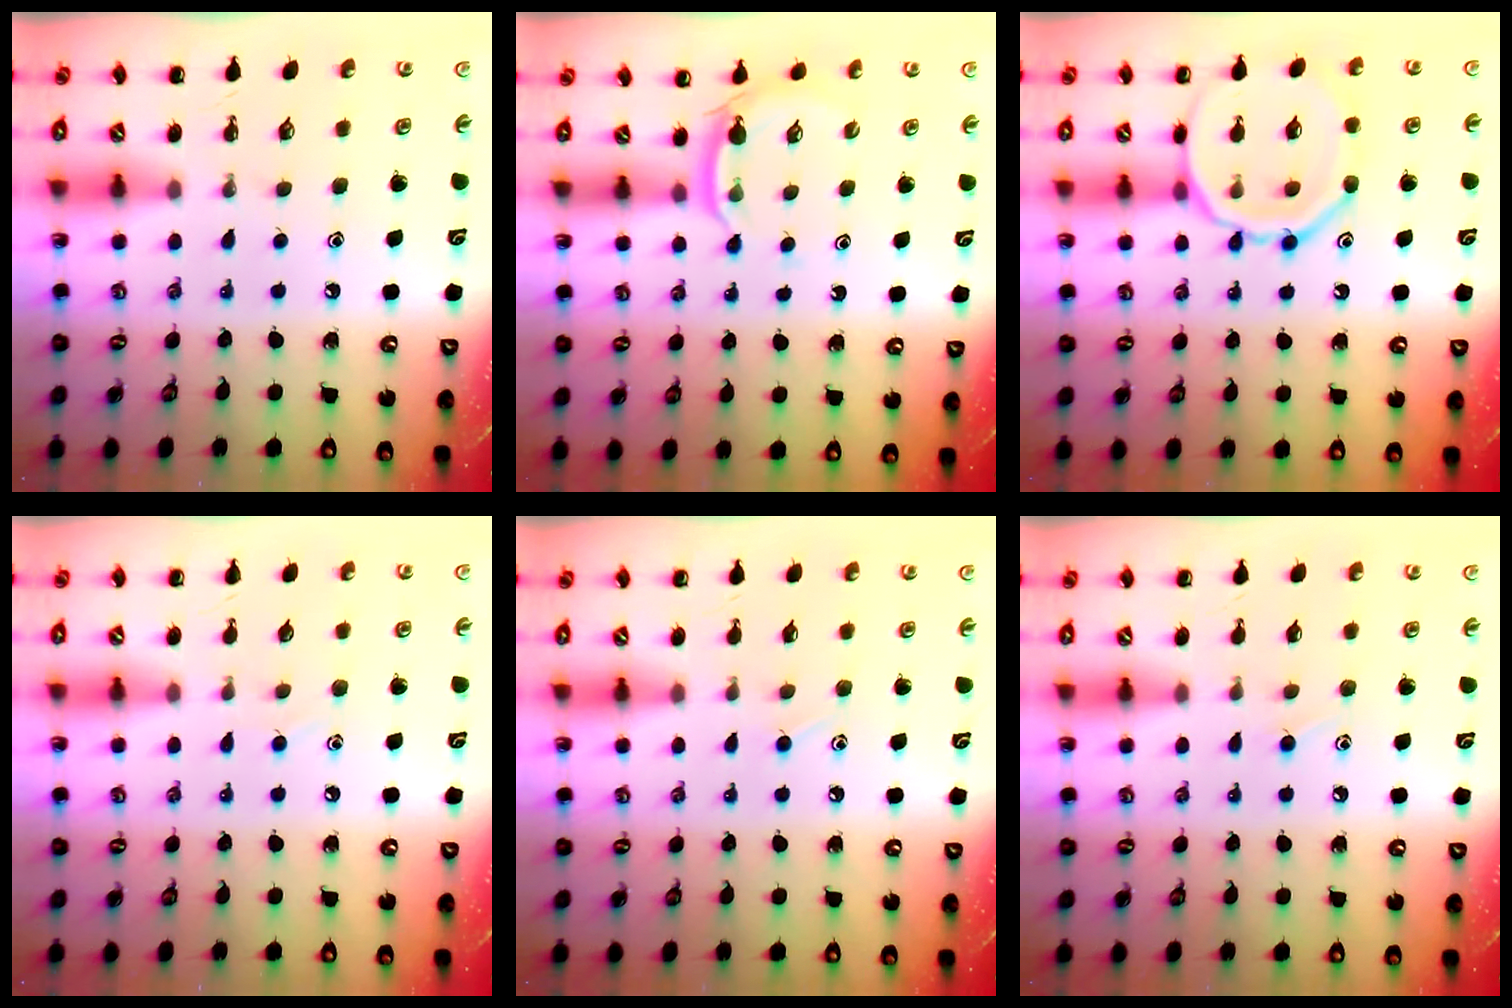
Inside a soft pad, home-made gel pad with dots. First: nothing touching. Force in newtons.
{"total": 3.2, "press": 3.0, "slide": 1.1}
{"total": 13.8, "press": 13.8, "slide": 0.6}
{"total": 2.3, "press": 2.2, "slide": 0.9}
{"total": 5.4, "press": 5.0, "slide": 1.9}
{"total": 6.4, "press": 6.0, "slide": 2.1}